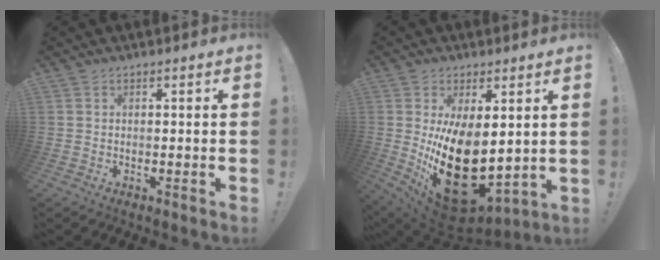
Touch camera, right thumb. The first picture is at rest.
{"total": 21.4, "force": [-1.1, 12.2, 17.5], "torque": [-0.295, -0.018, 0.008]}